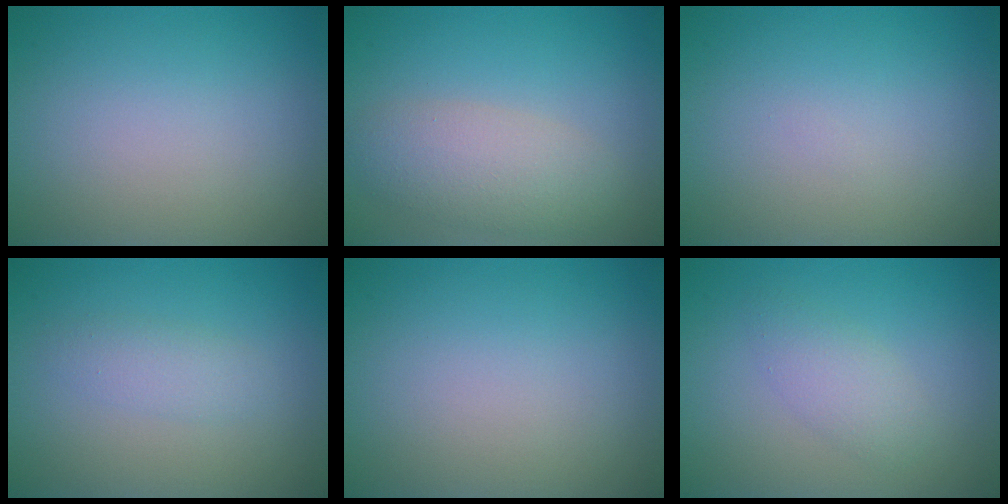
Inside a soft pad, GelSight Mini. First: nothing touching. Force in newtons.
{"total": 4.2, "press": 4.2, "slide": 0.3}
{"total": 0.0}
{"total": 1.7, "press": 1.7, "slide": 0.0}
{"total": 0.0}
{"total": 2.1, "press": 2.1, "slide": 0.0}